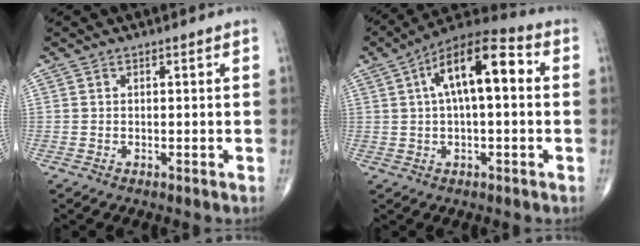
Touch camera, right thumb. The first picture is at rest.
{"total": 14.0, "force": [2.6, 5.6, 12.5], "torque": [-0.204, 0.038, 0.034]}